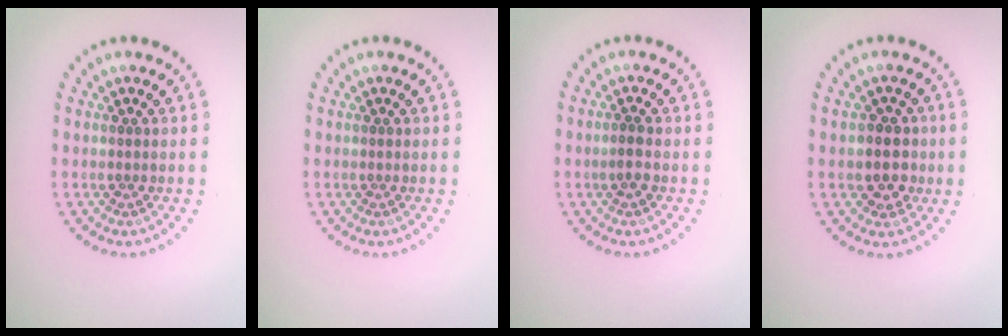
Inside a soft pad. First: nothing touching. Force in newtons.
{"total": 0.0}
{"total": 1.2, "press": 1.1, "slide": 0.4}
{"total": 2.8, "press": 2.6, "slide": 1.1}